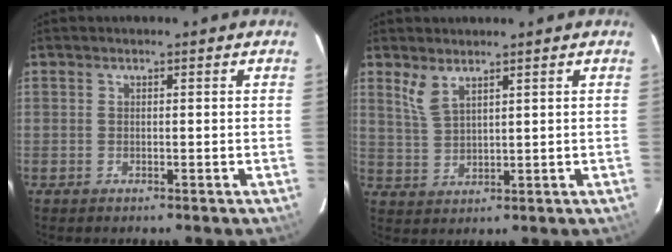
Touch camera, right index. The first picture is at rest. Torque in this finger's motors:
{"motor_torque": [0.17, 0.20, 0.06, 0.03]}